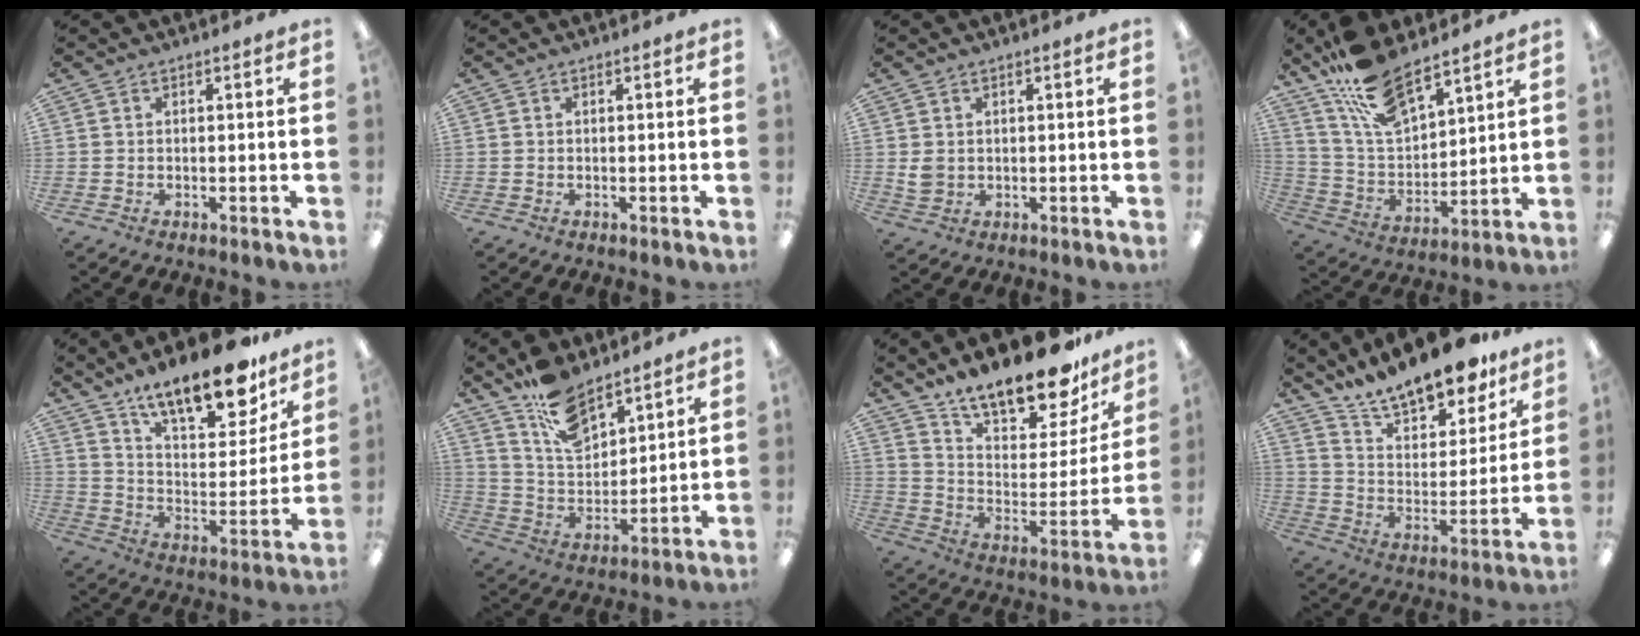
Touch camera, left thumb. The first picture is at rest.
{"total": 0.0}
{"total": 2.8, "force": [0.9, 2.2, 1.5], "torque": [-0.021, 0.000, 0.016]}
{"total": 15.6, "force": [12.1, 5.7, 8.0], "torque": [-0.176, -0.057, 0.222]}
{"total": 20.4, "force": [15.4, 7.4, 11.2], "torque": [-0.174, -0.099, 0.261]}
{"total": 12.8, "force": [9.6, 6.1, 5.9], "torque": [-0.114, -0.054, 0.180]}
{"total": 20.3, "force": [17.2, 6.3, 8.9], "torque": [-0.149, -0.116, 0.297]}
{"total": 16.5, "force": [14.5, 4.7, 6.2], "torque": [-0.113, -0.108, 0.252]}